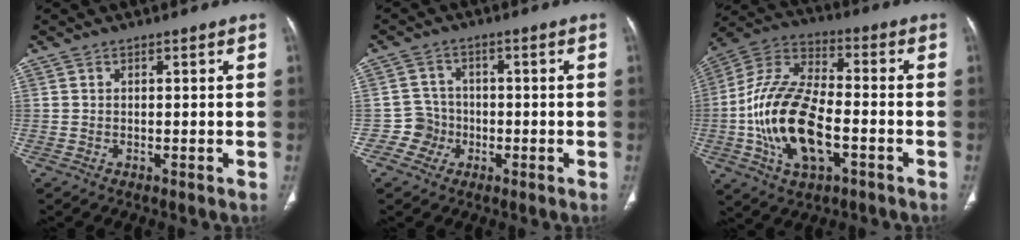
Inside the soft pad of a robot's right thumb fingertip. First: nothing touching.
{"total": 4.3, "force": [-1.6, 4.0, -0.2], "torque": [0.031, 0.016, -0.035]}
{"total": 19.3, "force": [-4.4, 9.7, 16.1], "torque": [-0.314, 0.027, -0.080]}